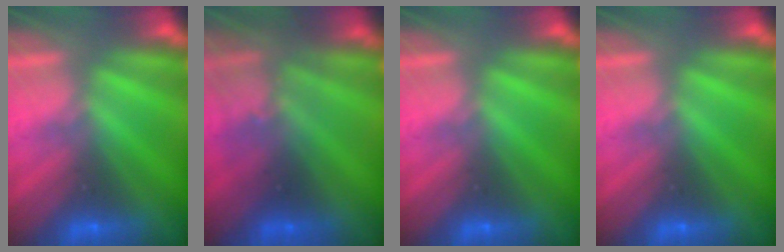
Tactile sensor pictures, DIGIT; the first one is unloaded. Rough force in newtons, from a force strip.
{"total": 2.9}
{"total": 0.0}
{"total": 0.0}